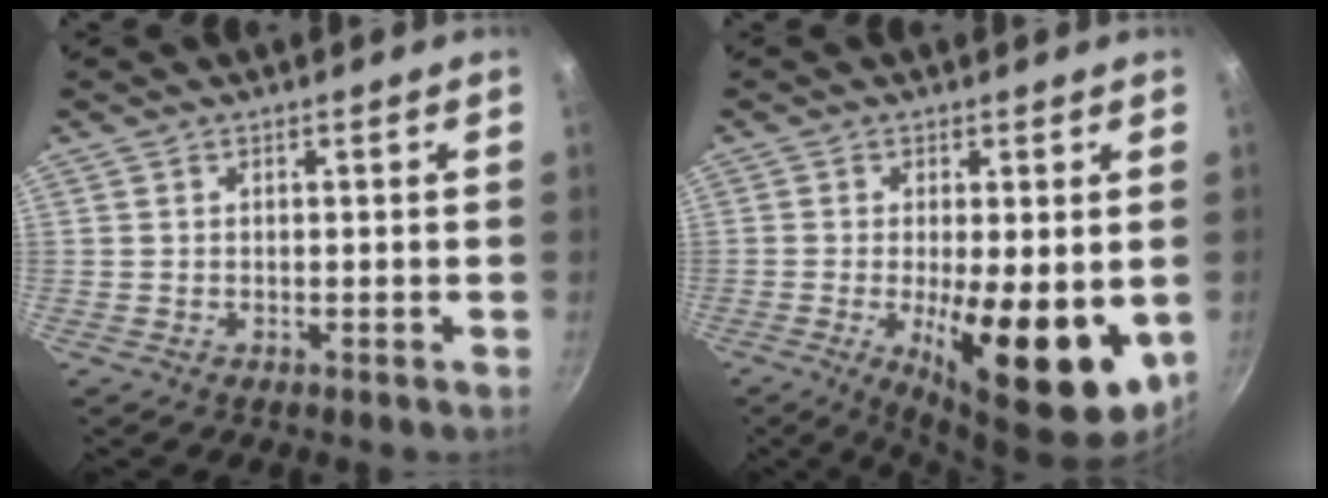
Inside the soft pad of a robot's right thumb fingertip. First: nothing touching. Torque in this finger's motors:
{"motor_torque": [2.53, 2.48, 1.43, -1.22, 0.57]}